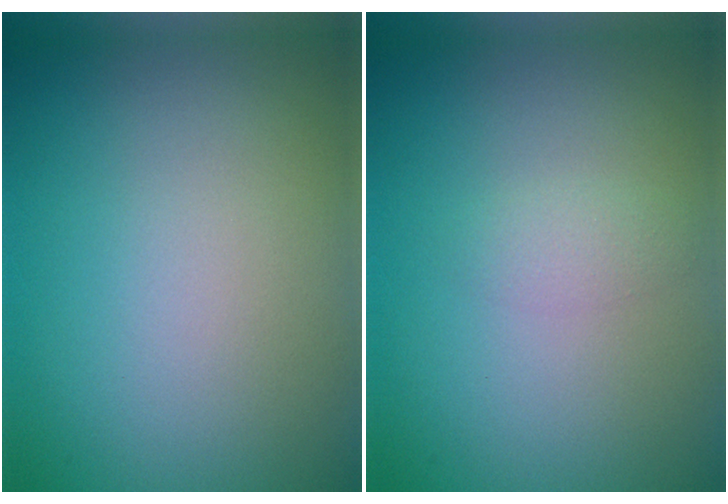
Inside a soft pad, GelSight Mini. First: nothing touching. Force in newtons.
{"total": 1.1, "press": 1.1, "slide": 0.0}